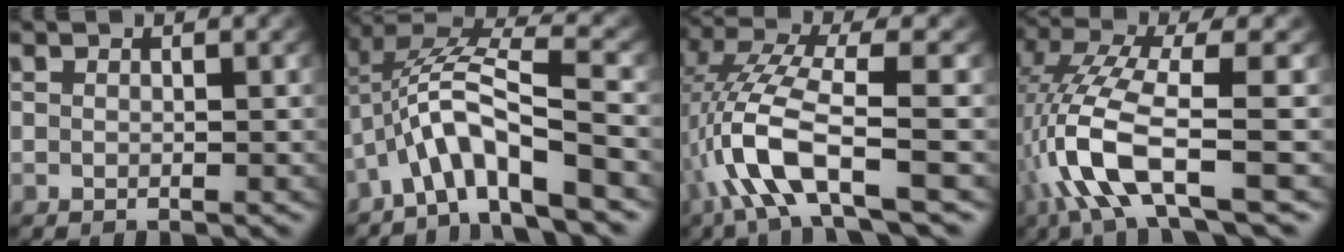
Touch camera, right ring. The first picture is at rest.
{"total": 6.1, "force": [-1.0, 3.5, 4.9], "torque": [-0.112, -0.016, -0.016]}
{"total": 7.8, "force": [-1.6, 3.4, 6.8], "torque": [-0.180, -0.028, -0.015]}
{"total": 8.5, "force": [-1.4, 3.8, 7.5], "torque": [-0.191, -0.030, -0.009]}